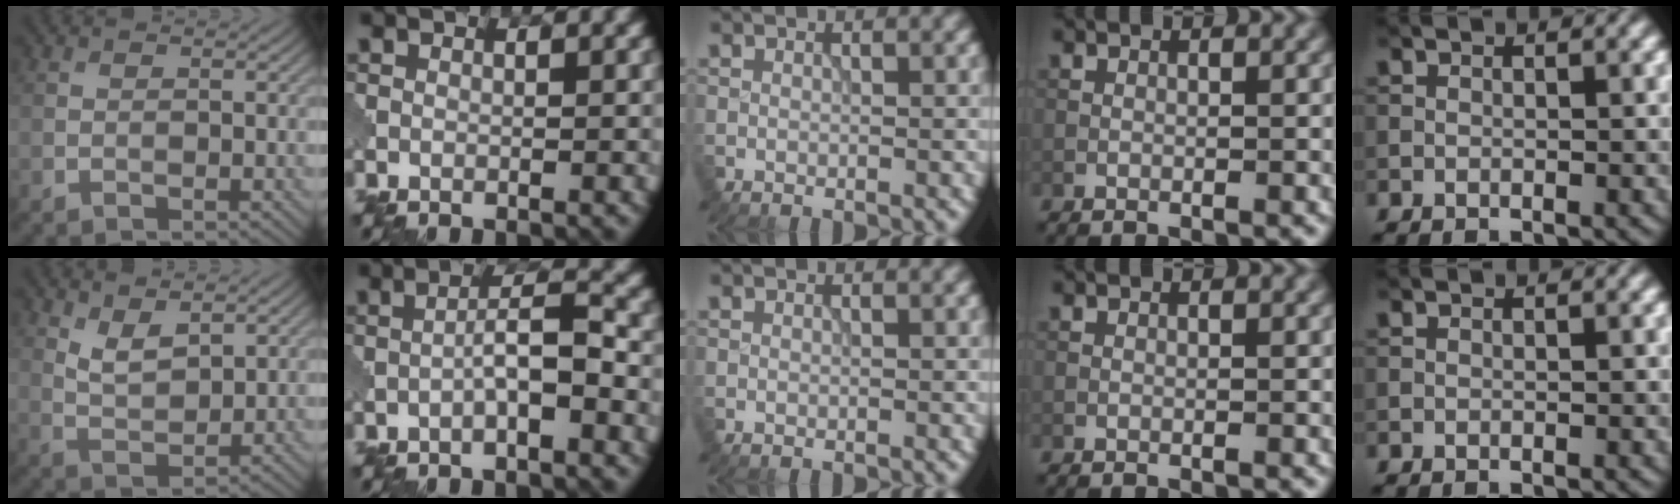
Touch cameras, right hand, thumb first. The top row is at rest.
{"thumb": {"total": 3.6, "force": [2.3, 1.5, 2.3], "torque": [-0.054, -0.011, 0.049]}, "index": {"total": 3.3, "force": [-1.1, 0.5, 3.0], "torque": [-0.054, 0.014, -0.026]}}